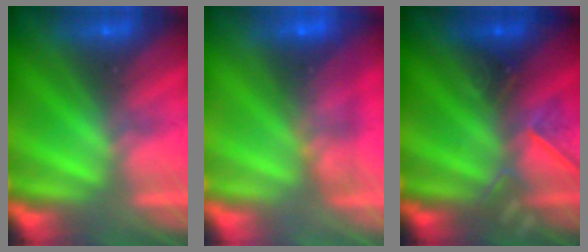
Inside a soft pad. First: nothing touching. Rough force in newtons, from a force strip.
{"total": 10.7}
{"total": 2.4}